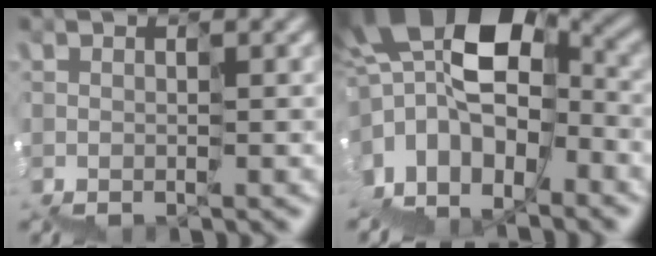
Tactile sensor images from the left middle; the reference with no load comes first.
{"total": 12.5, "force": [-0.8, 8.7, 8.9], "torque": [-0.186, 0.011, -0.001]}